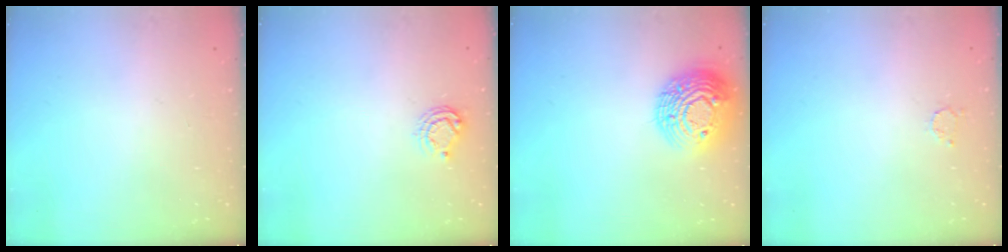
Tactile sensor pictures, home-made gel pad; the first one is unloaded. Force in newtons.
{"total": 6.9, "press": 6.8, "slide": 0.6}
{"total": 16.9, "press": 16.8, "slide": 1.2}
{"total": 1.7, "press": 1.7, "slide": 0.3}